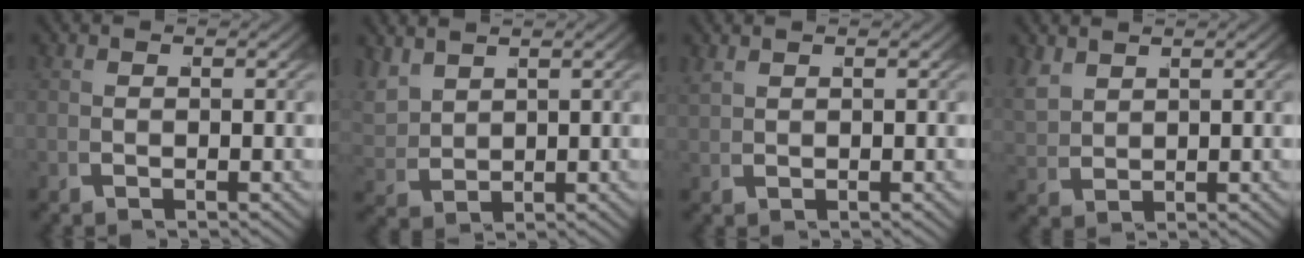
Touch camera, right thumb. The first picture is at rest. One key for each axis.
{"total": 3.0, "fx": 1.9, "fy": 1.5, "fz": 1.6, "tx": -0.041, "ty": -0.002, "tz": 0.048}
{"total": 1.1, "fx": 1.1, "fy": -0.3, "fz": 0.3, "tx": -0.002, "ty": 0.010, "tz": 0.026}
{"total": 2.2, "fx": 1.7, "fy": 1.0, "fz": 1.0, "tx": -0.027, "ty": 0.001, "tz": 0.045}